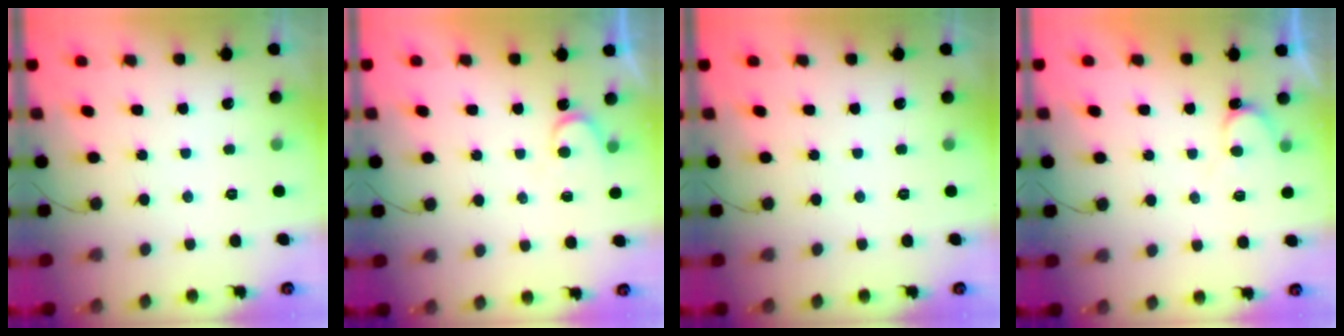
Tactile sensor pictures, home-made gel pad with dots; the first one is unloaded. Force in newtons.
{"total": 4.5, "press": 4.4, "slide": 0.4}
{"total": 0.0}
{"total": 7.1, "press": 7.1, "slide": 0.4}